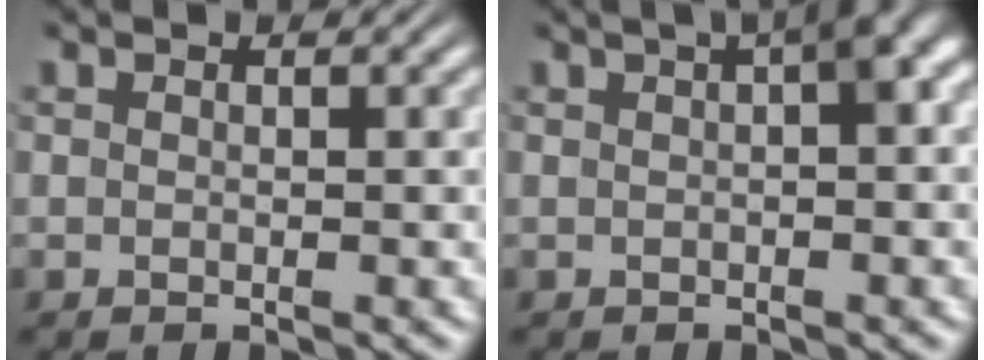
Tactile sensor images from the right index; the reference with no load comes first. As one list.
[{"total": 4.8, "force": [1.6, 1.6, 4.2], "torque": [-0.044, 0.027, 0.014]}]